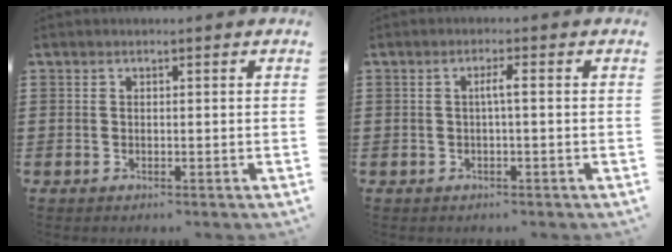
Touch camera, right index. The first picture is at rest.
{"total": 2.0, "force": [-0.2, 0.0, 2.0], "torque": [-0.038, 0.001, -0.007]}